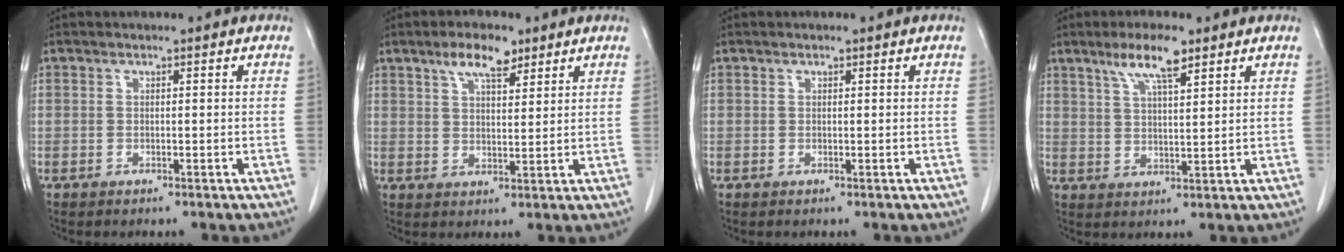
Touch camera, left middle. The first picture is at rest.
{"total": 5.8, "force": [3.9, 2.0, 3.9], "torque": [-0.072, 0.008, 0.067]}
{"total": 0.0}
{"total": 6.7, "force": [4.4, 1.1, 4.9], "torque": [-0.094, 0.005, 0.079]}